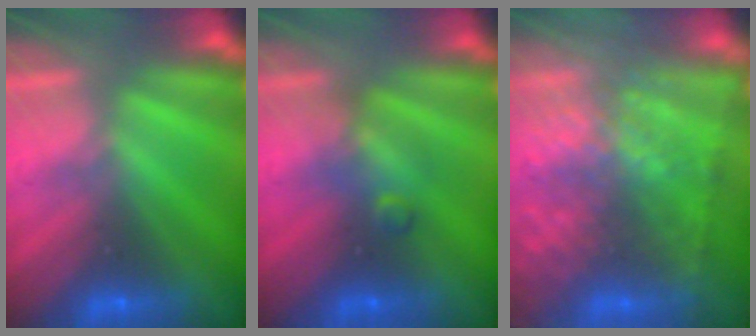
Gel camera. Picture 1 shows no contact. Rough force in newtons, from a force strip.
{"total": 2.4}
{"total": 9.6}